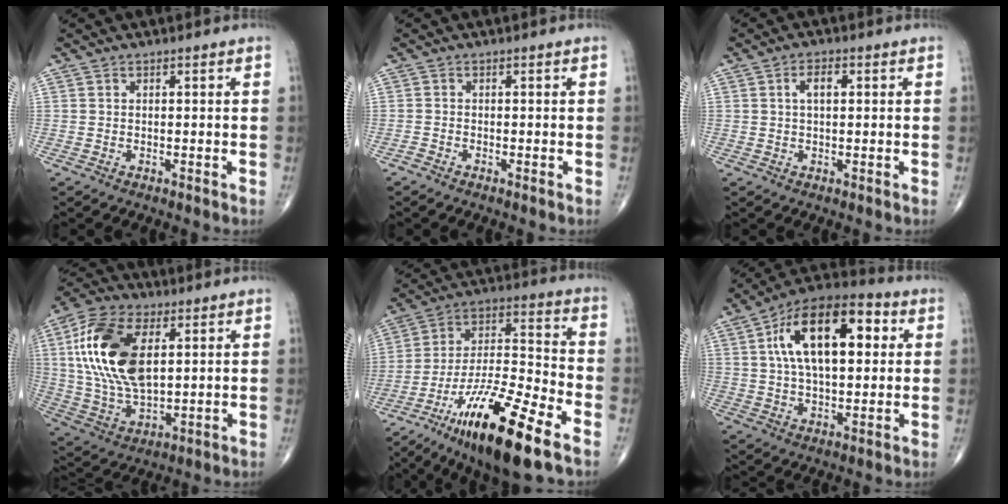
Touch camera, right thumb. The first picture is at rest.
{"total": 0.7, "force": [-0.7, 0.1, 0.2], "torque": [-0.004, -0.002, -0.020]}
{"total": 3.3, "force": [0.7, 1.6, 2.7], "torque": [-0.048, 0.008, 0.011]}
{"total": 19.5, "force": [4.8, 10.4, 15.8], "torque": [-0.311, -0.007, 0.087]}
{"total": 22.0, "force": [-12.8, 4.6, 17.2], "torque": [-0.317, 0.048, -0.227]}
{"total": 19.8, "force": [4.9, 9.8, 16.5], "torque": [-0.251, 0.018, 0.069]}